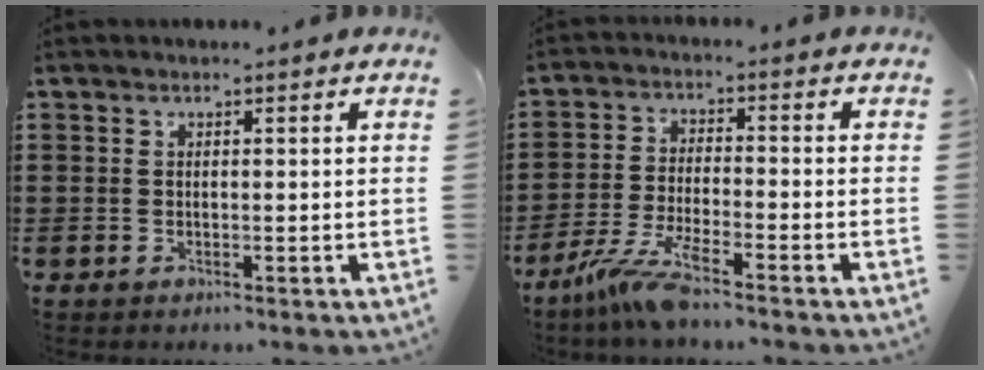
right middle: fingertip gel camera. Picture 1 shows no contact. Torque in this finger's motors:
{"motor_torque": [2.14, 0.00, 0.15, 0.13]}